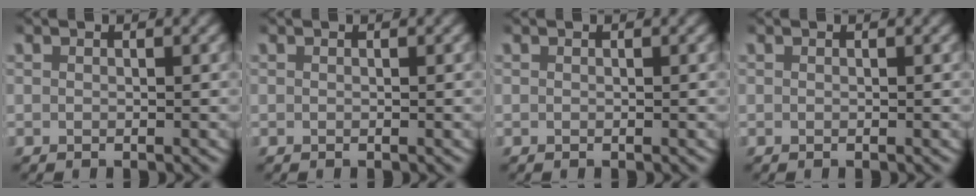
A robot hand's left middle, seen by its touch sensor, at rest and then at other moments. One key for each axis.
{"total": 0.0}
{"total": 0.0}
{"total": 0.0}